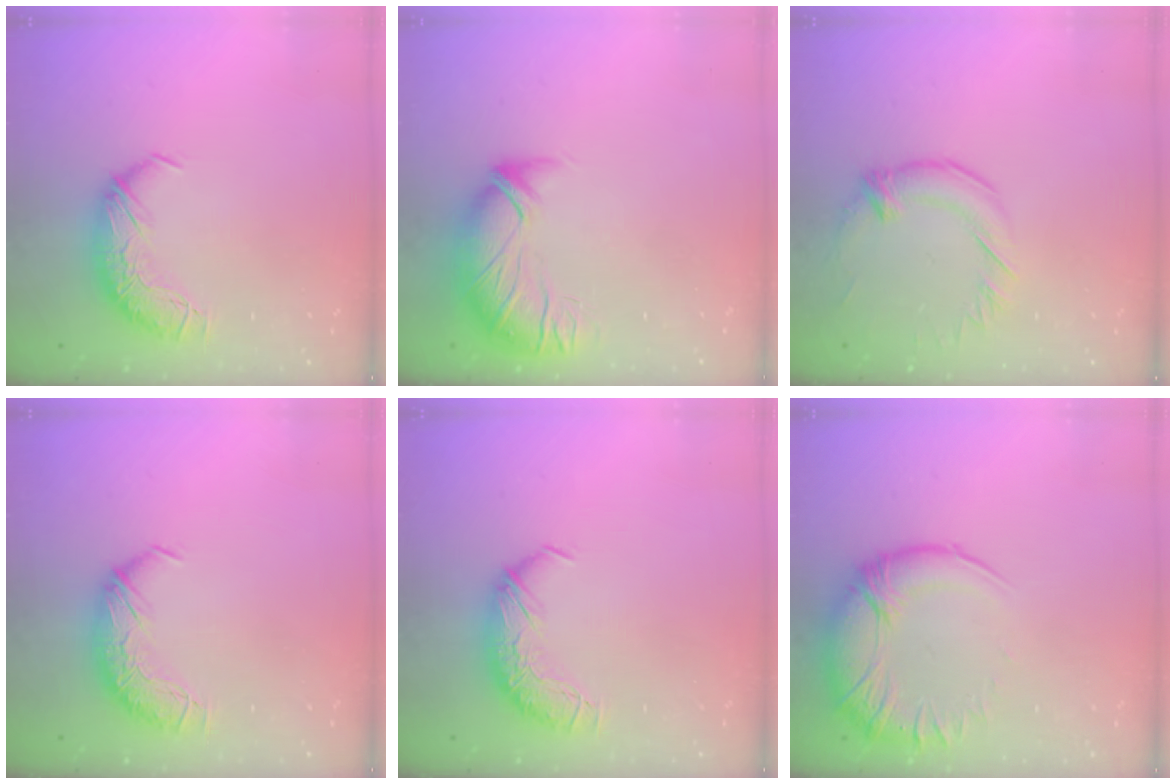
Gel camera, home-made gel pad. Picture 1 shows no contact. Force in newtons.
{"total": 2.8, "press": 1.2, "slide": 2.5}
{"total": 1.4, "press": 1.2, "slide": 0.7}
{"total": 0.0}
{"total": 0.0}
{"total": 4.8, "press": 2.9, "slide": 3.8}